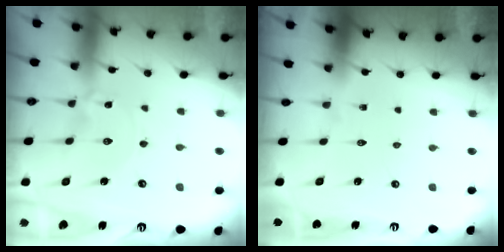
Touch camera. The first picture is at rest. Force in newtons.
{"total": 0.0}